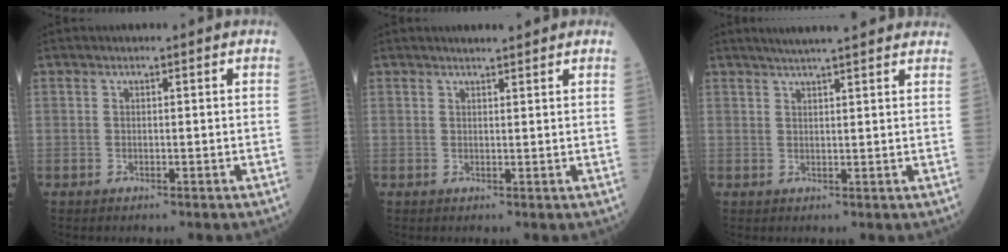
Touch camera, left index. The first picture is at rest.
{"total": 2.8, "force": [2.5, 0.4, 1.3], "torque": [-0.018, 0.012, 0.032]}
{"total": 11.0, "force": [9.5, 1.2, 5.5], "torque": [-0.074, 0.031, 0.113]}